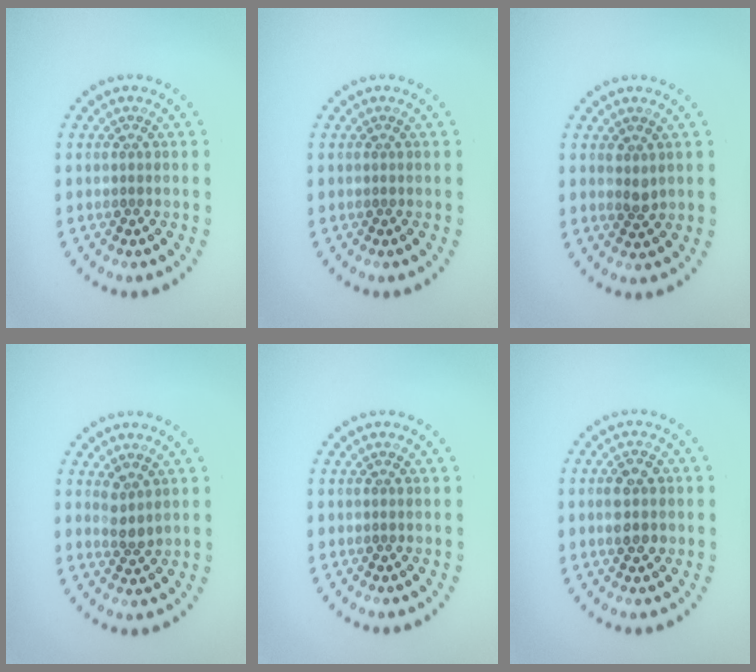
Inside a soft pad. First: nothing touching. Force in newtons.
{"total": 0.0}
{"total": 0.9, "press": 0.8, "slide": 0.3}
{"total": 1.8, "press": 1.4, "slide": 1.1}
{"total": 0.0}
{"total": 3.0, "press": 3.0, "slide": 0.1}